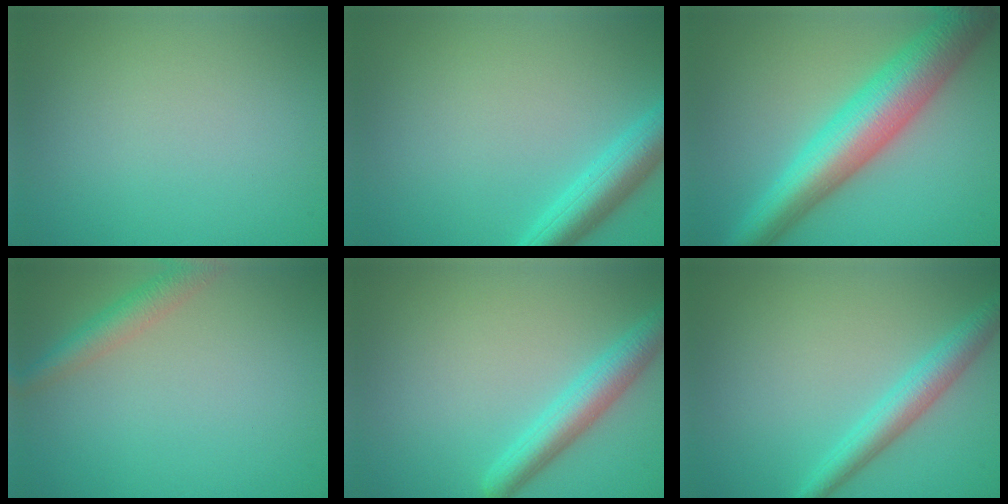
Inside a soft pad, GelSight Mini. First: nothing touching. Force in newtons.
{"total": 4.1, "press": 4.1, "slide": 0.3}
{"total": 9.2, "press": 9.2, "slide": 0.1}
{"total": 2.8, "press": 2.8, "slide": 0.1}
{"total": 3.9, "press": 3.9, "slide": 0.2}
{"total": 3.4, "press": 3.4, "slide": 0.1}